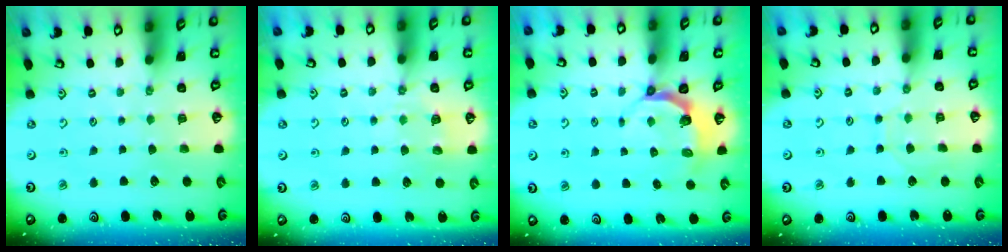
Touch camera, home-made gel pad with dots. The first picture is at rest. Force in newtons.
{"total": 5.9, "press": 5.8, "slide": 0.7}
{"total": 4.7, "press": 3.7, "slide": 2.8}
{"total": 5.5, "press": 5.5, "slide": 0.3}